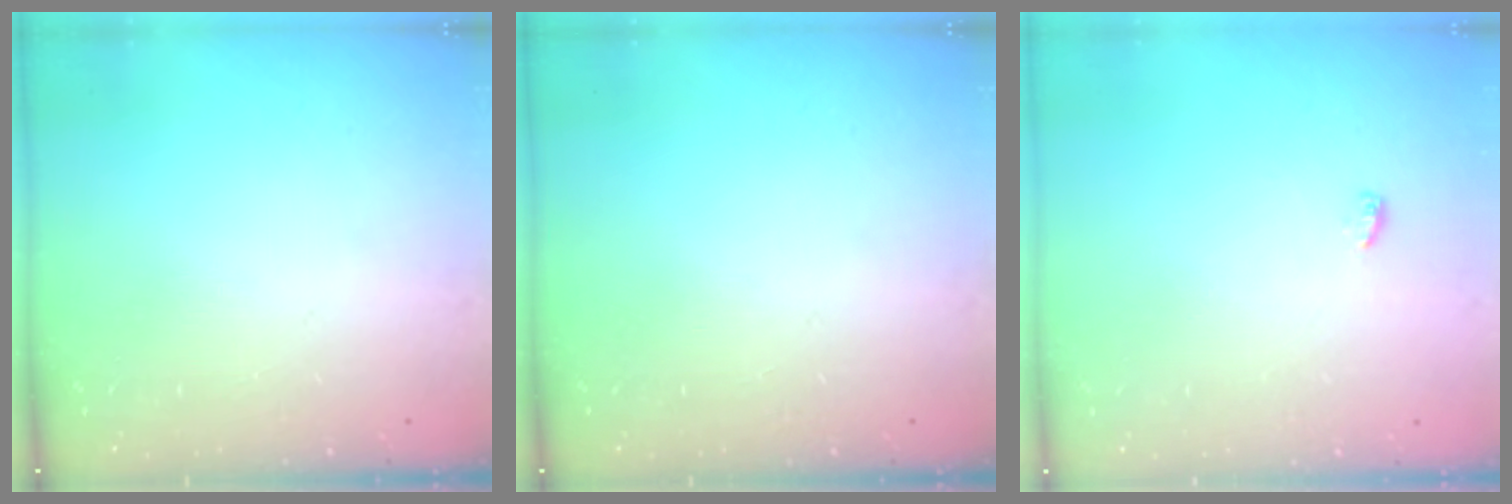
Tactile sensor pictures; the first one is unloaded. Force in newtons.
{"total": 0.0}
{"total": 6.4, "press": 3.3, "slide": 5.5}